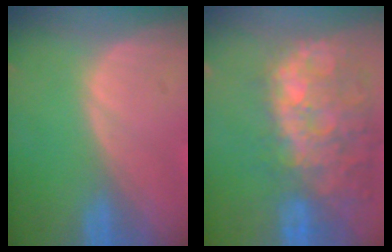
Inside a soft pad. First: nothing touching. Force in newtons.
{"total": 13.2, "press": 11.6, "slide": 6.2}